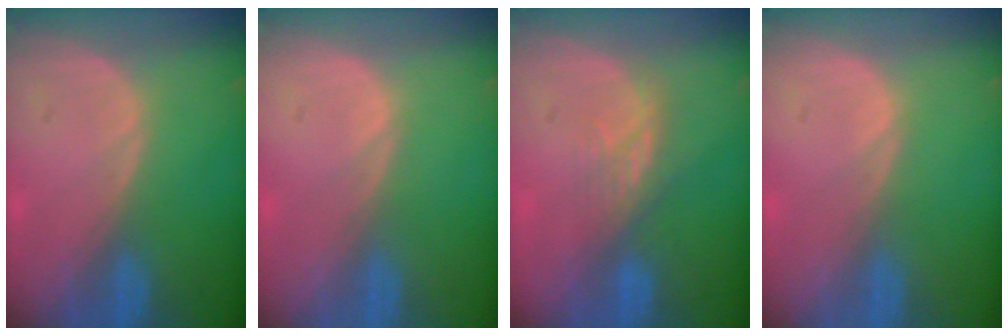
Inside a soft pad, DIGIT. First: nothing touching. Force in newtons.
{"total": 0.0}
{"total": 3.7, "press": 3.4, "slide": 1.5}
{"total": 0.0}